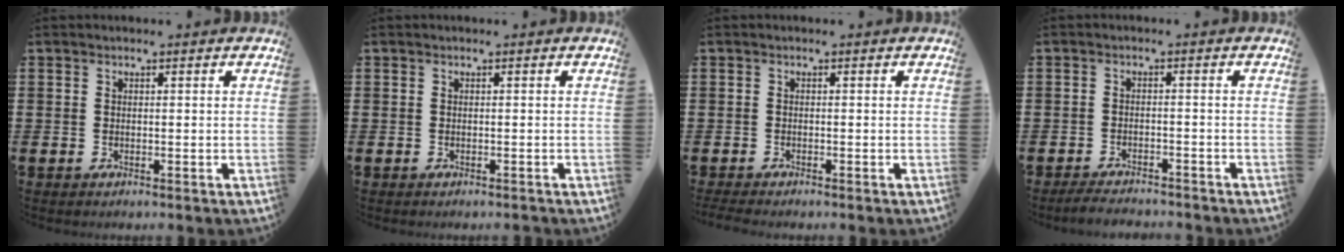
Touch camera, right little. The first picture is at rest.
{"total": 0.0}
{"total": 0.8, "force": [-0.7, 0.1, 0.3], "torque": [-0.007, -0.002, -0.014]}
{"total": 2.2, "force": [-2.2, 0.1, 0.4], "torque": [-0.009, 0.006, -0.045]}